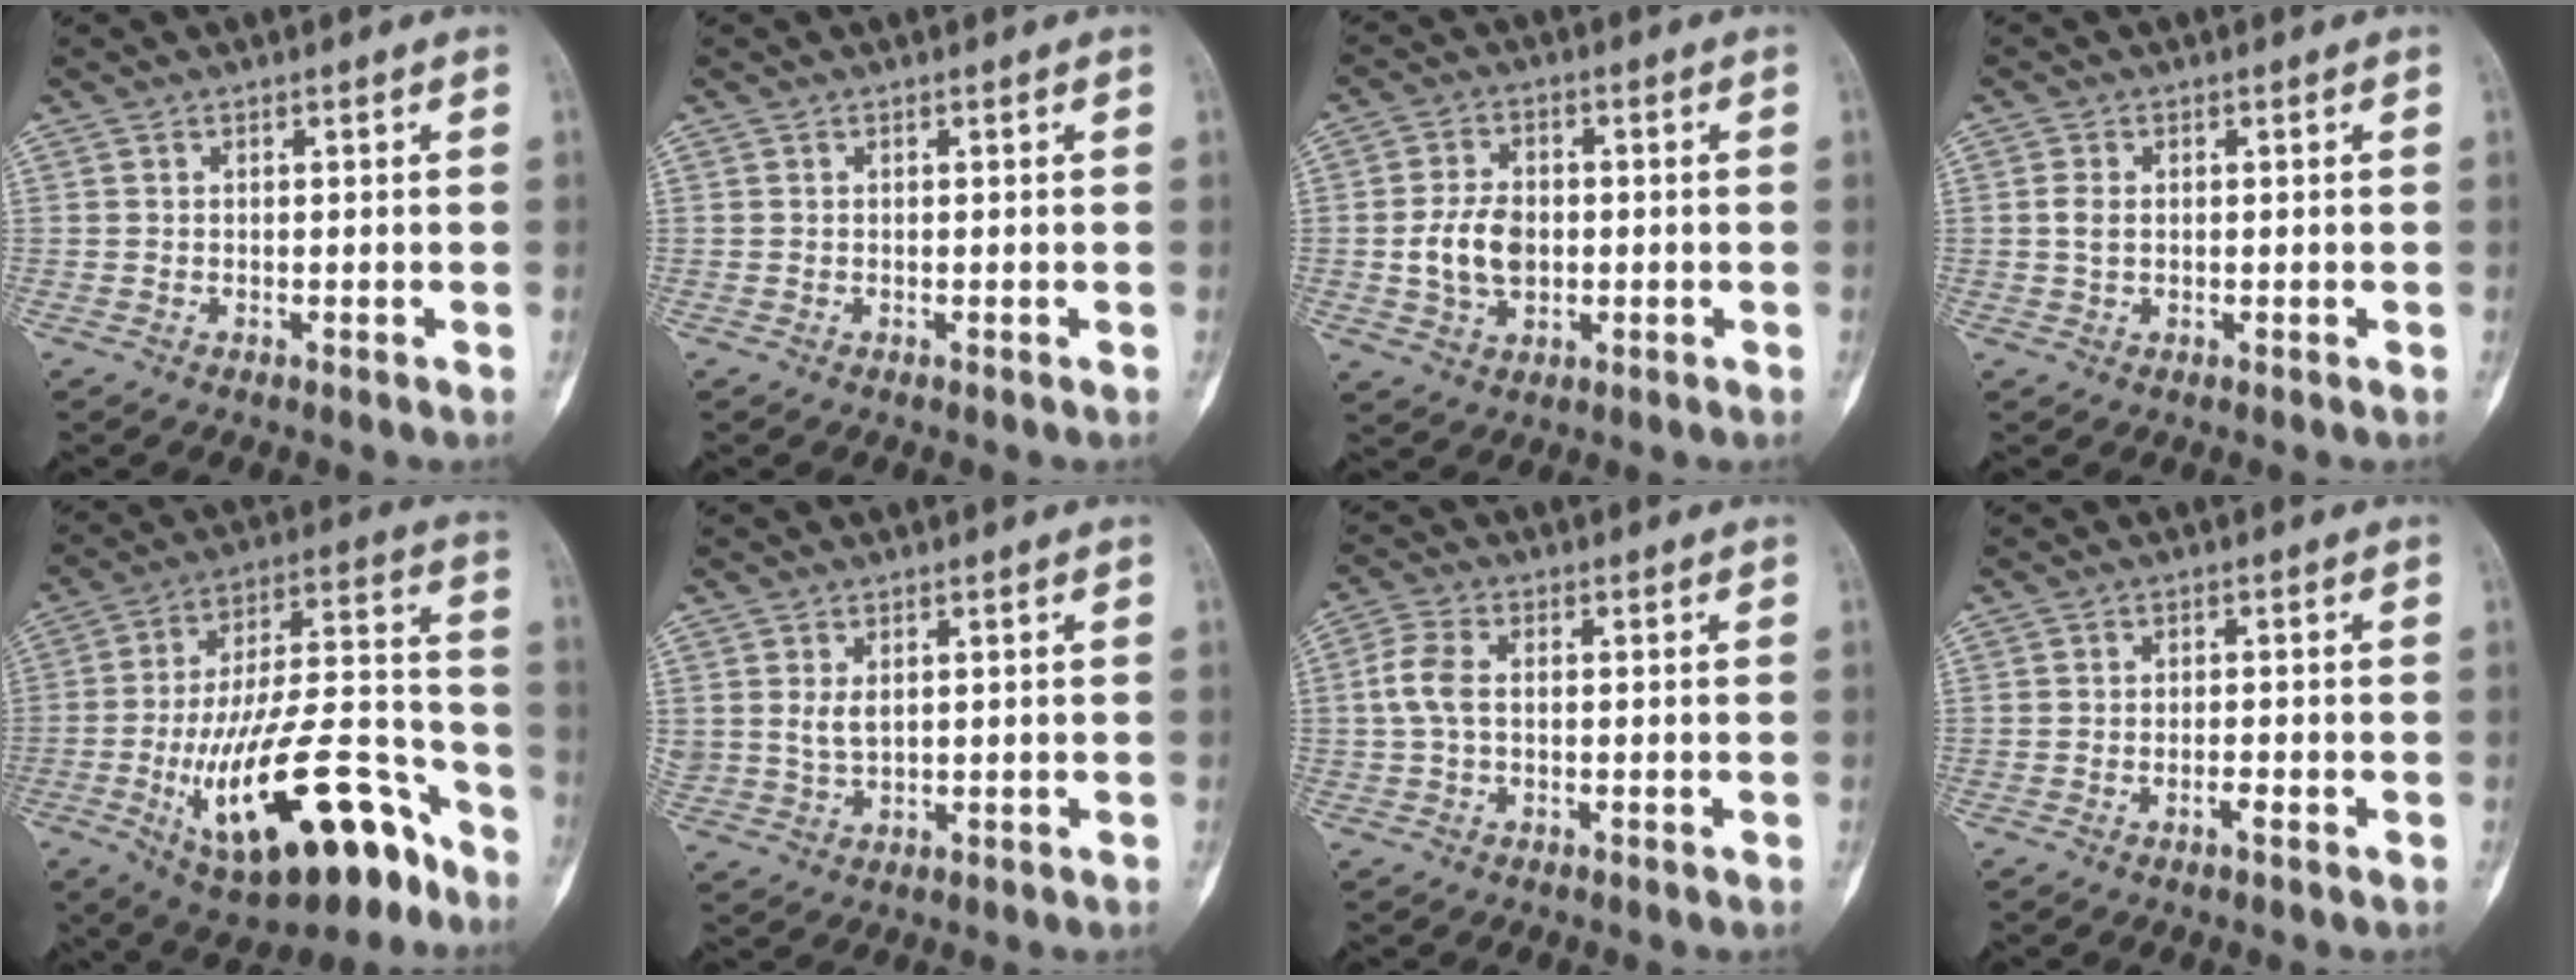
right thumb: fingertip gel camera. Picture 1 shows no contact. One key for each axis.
{"total": 0.0}
{"total": 8.1, "fx": -0.6, "fy": 5.6, "fz": 5.8, "tx": -0.099, "ty": 0.005, "tz": -0.009}
{"total": 2.1, "fx": 0.2, "fy": 1.4, "fz": 1.6, "tx": -0.031, "ty": 0.002, "tz": 0.001}
{"total": 27.2, "fx": -13.0, "fy": 10.4, "fz": 21.6, "tx": -0.329, "ty": 0.078, "tz": -0.196}
{"total": 3.2, "fx": 1.1, "fy": 2.0, "fz": 2.3, "tx": -0.035, "ty": -0.006, "tz": 0.028}
{"total": 4.7, "fx": -0.1, "fy": 2.9, "fz": 3.7, "tx": -0.086, "ty": 0.014, "tz": -0.008}
{"total": 1.8, "fx": -0.9, "fy": 0.4, "fz": 1.5, "tx": -0.028, "ty": 0.003, "tz": -0.017}